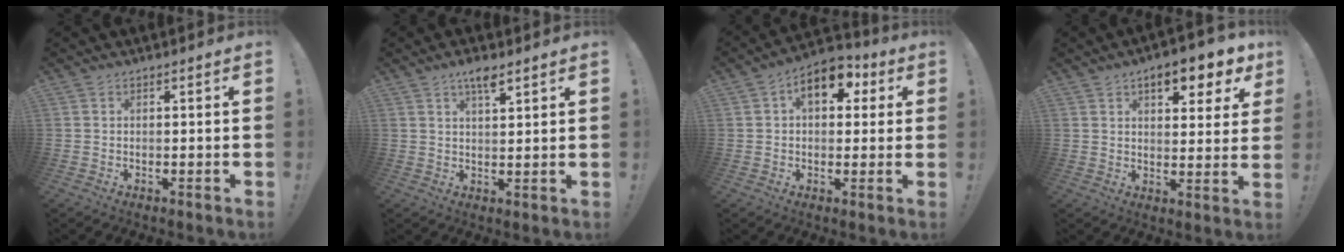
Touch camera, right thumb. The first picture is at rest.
{"total": 4.7, "force": [3.2, 1.1, 3.3], "torque": [-0.053, -0.017, 0.050]}
{"total": 10.5, "force": [3.8, 6.6, 7.2], "torque": [-0.101, -0.007, 0.066]}
{"total": 9.4, "force": [5.4, 4.0, 6.5], "torque": [-0.079, -0.029, 0.091]}